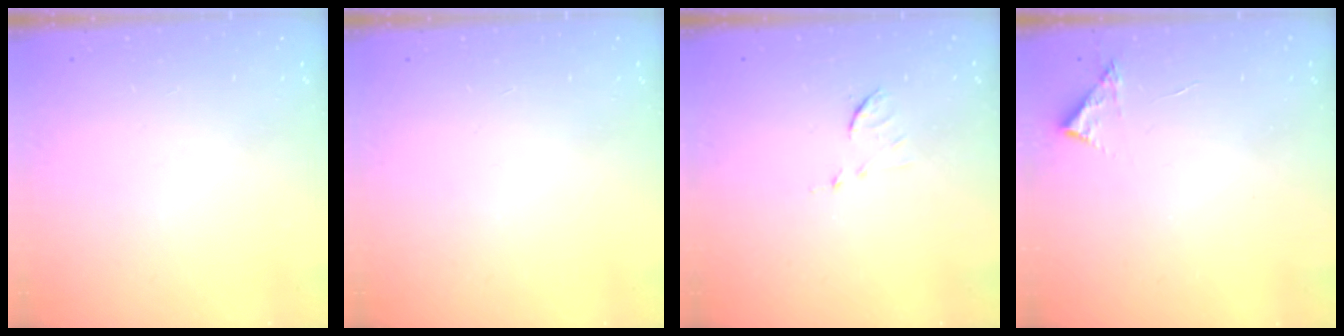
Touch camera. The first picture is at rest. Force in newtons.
{"total": 0.0}
{"total": 6.2, "press": 6.2, "slide": 0.2}
{"total": 3.6, "press": 3.6, "slide": 0.1}